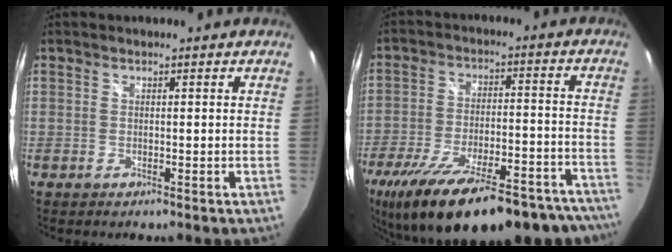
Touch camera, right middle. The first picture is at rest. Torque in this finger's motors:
{"motor_torque": [1.63, -0.51, 0.40, 0.21]}